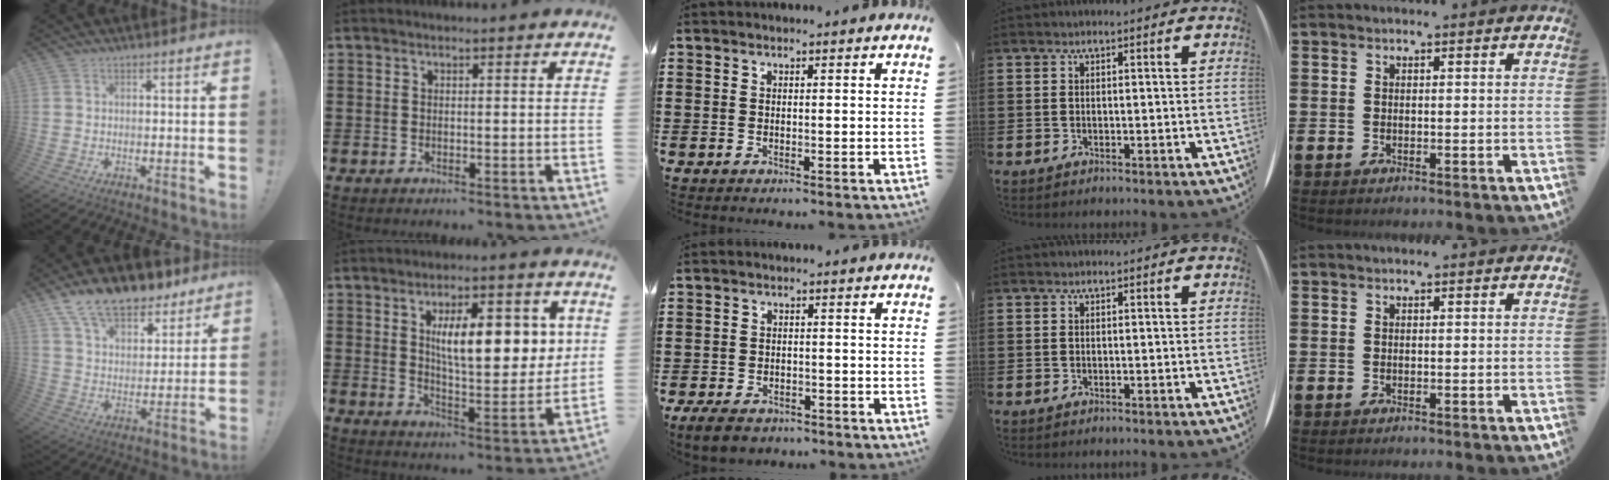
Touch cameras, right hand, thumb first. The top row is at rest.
{"thumb": {"total": 14.6, "force": [11.9, 6.5, 5.6], "torque": [-0.106, -0.083, 0.217]}, "index": {"total": 11.1, "force": [3.3, 4.5, 9.6], "torque": [-0.150, -0.003, 0.049]}, "middle": {"total": 3.6, "force": [-3.2, 1.1, 1.1], "torque": [-0.026, 0.005, -0.067]}}